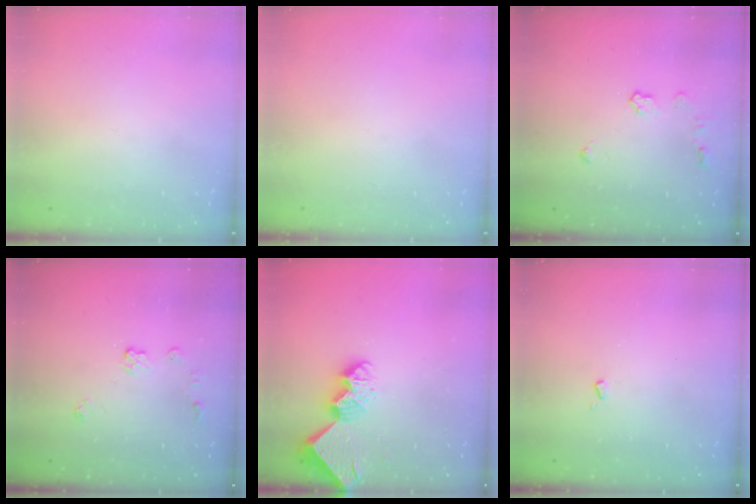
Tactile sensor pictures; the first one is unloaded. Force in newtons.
{"total": 0.0}
{"total": 4.1, "press": 4.1, "slide": 0.5}
{"total": 5.7, "press": 5.7, "slide": 0.4}
{"total": 9.7, "press": 9.7, "slide": 1.0}
{"total": 2.5, "press": 2.4, "slide": 0.5}